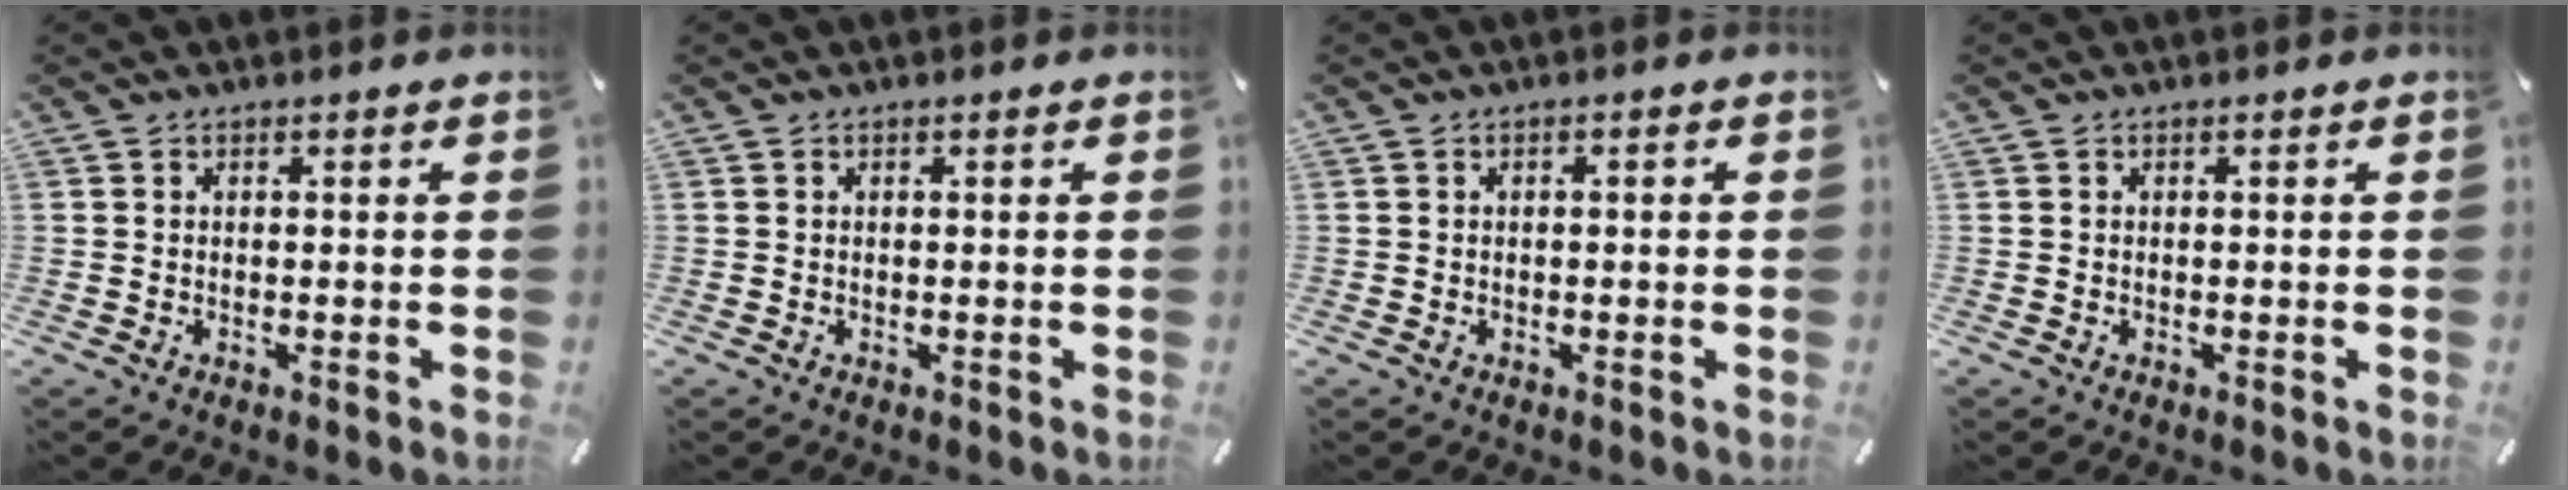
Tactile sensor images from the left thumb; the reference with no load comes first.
{"total": 0.0}
{"total": 0.7, "force": [-0.2, 0.3, 0.6], "torque": [-0.011, 0.000, -0.004]}
{"total": 0.0}